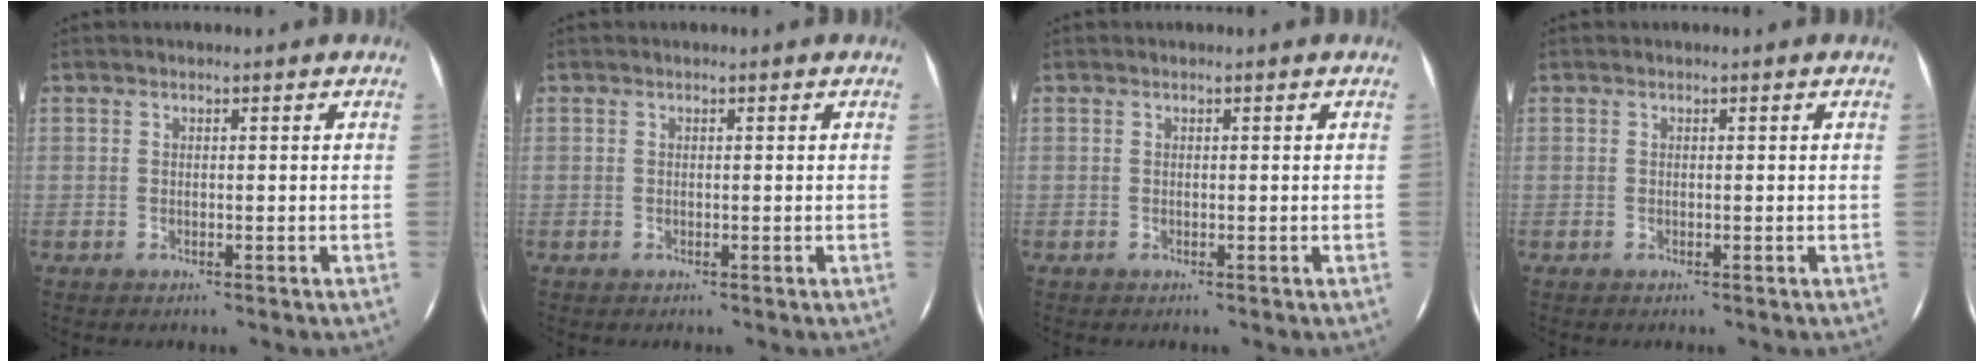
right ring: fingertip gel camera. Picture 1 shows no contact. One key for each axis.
{"total": 0.0}
{"total": 0.0}
{"total": 0.0}